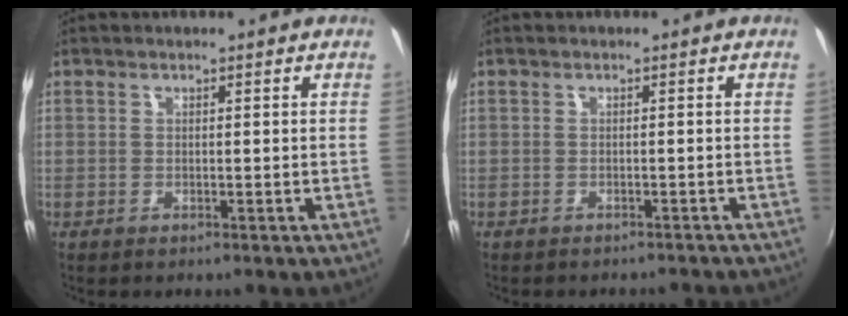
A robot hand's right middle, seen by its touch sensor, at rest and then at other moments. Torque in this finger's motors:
{"motor_torque": [0.96, -1.18, 0.11, 0.04]}